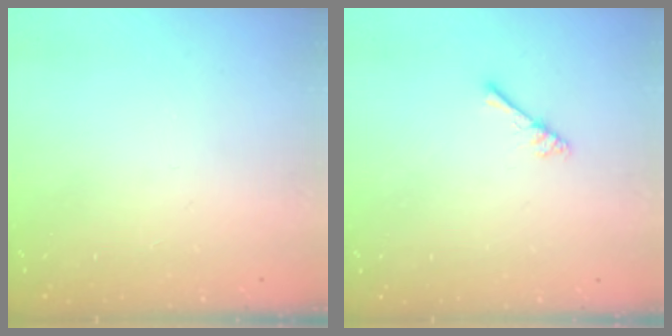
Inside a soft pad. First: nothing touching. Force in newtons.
{"total": 2.5, "press": 2.5, "slide": 0.4}